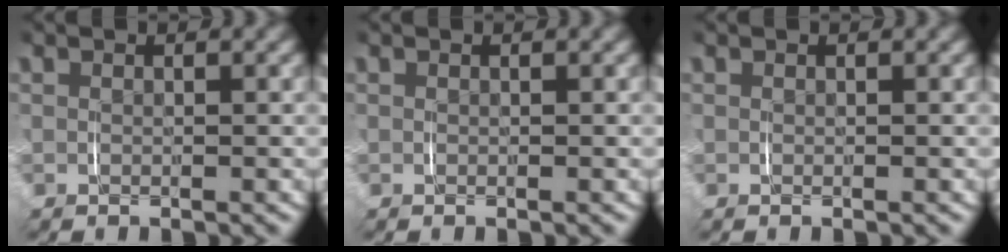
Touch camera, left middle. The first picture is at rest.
{"total": 0.0}
{"total": 0.0}